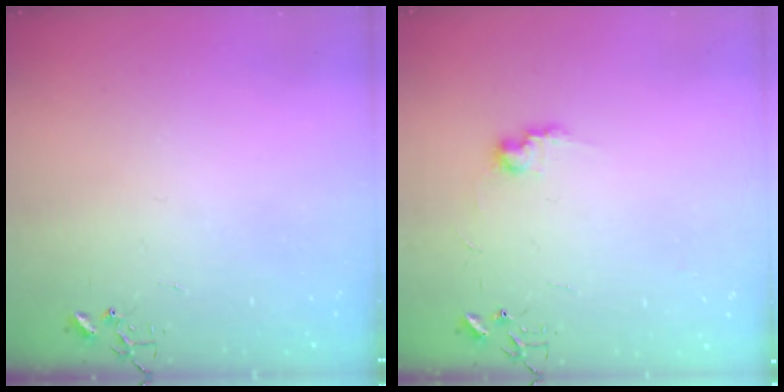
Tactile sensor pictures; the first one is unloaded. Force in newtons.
{"total": 7.5, "press": 7.4, "slide": 0.3}